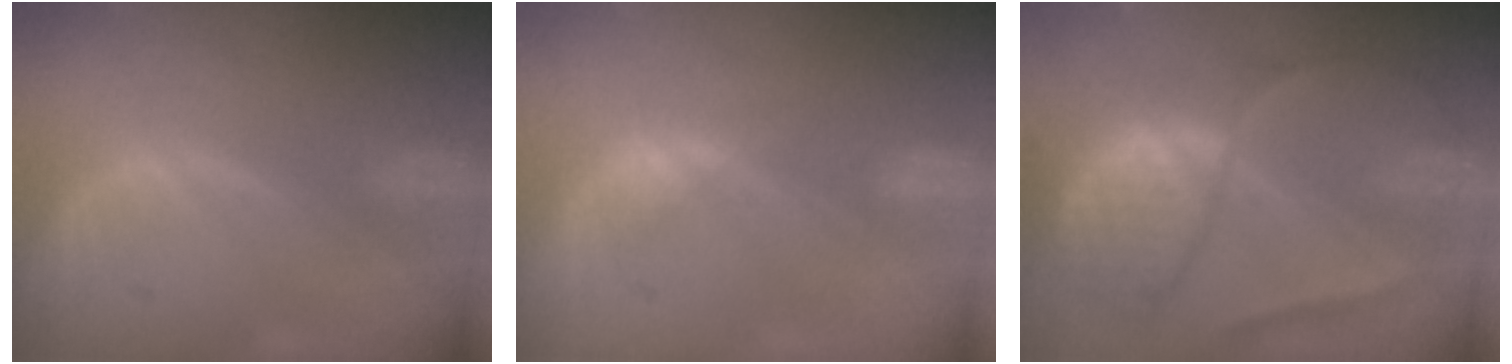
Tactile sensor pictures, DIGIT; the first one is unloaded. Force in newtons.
{"total": 2.9, "press": 2.9, "slide": 0.7}
{"total": 10.2, "press": 10.1, "slide": 1.1}